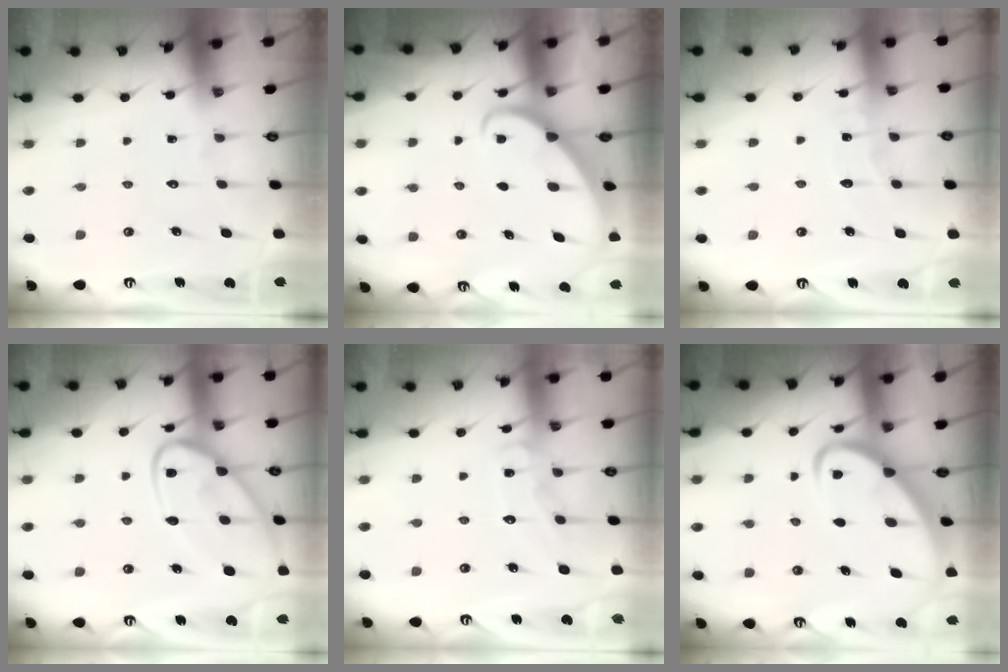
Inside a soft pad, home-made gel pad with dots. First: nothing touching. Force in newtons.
{"total": 2.7, "press": 2.6, "slide": 0.4}
{"total": 4.6, "press": 4.6, "slide": 0.4}
{"total": 17.3, "press": 17.2, "slide": 1.4}
{"total": 8.2, "press": 8.2, "slide": 0.7}
{"total": 6.0, "press": 6.0, "slide": 0.6}